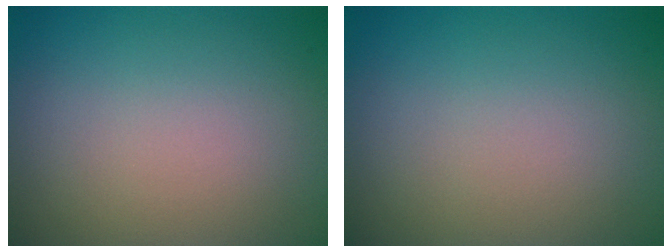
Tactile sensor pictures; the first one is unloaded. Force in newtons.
{"total": 0.0}